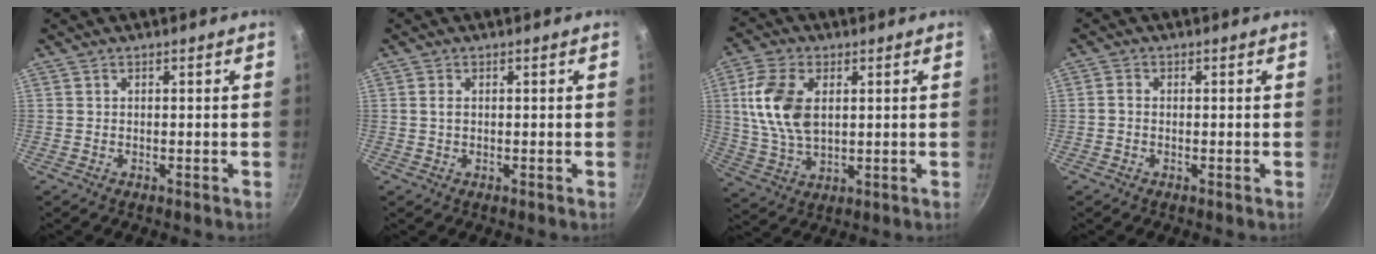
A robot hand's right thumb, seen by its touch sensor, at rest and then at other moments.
{"total": 1.4, "force": [0.2, 0.9, 1.0], "torque": [-0.021, 0.000, 0.004]}
{"total": 12.4, "force": [2.5, 7.5, 9.6], "torque": [-0.183, -0.006, 0.051]}
{"total": 1.4, "force": [-0.3, 1.1, 0.8], "torque": [-0.014, 0.008, -0.007]}